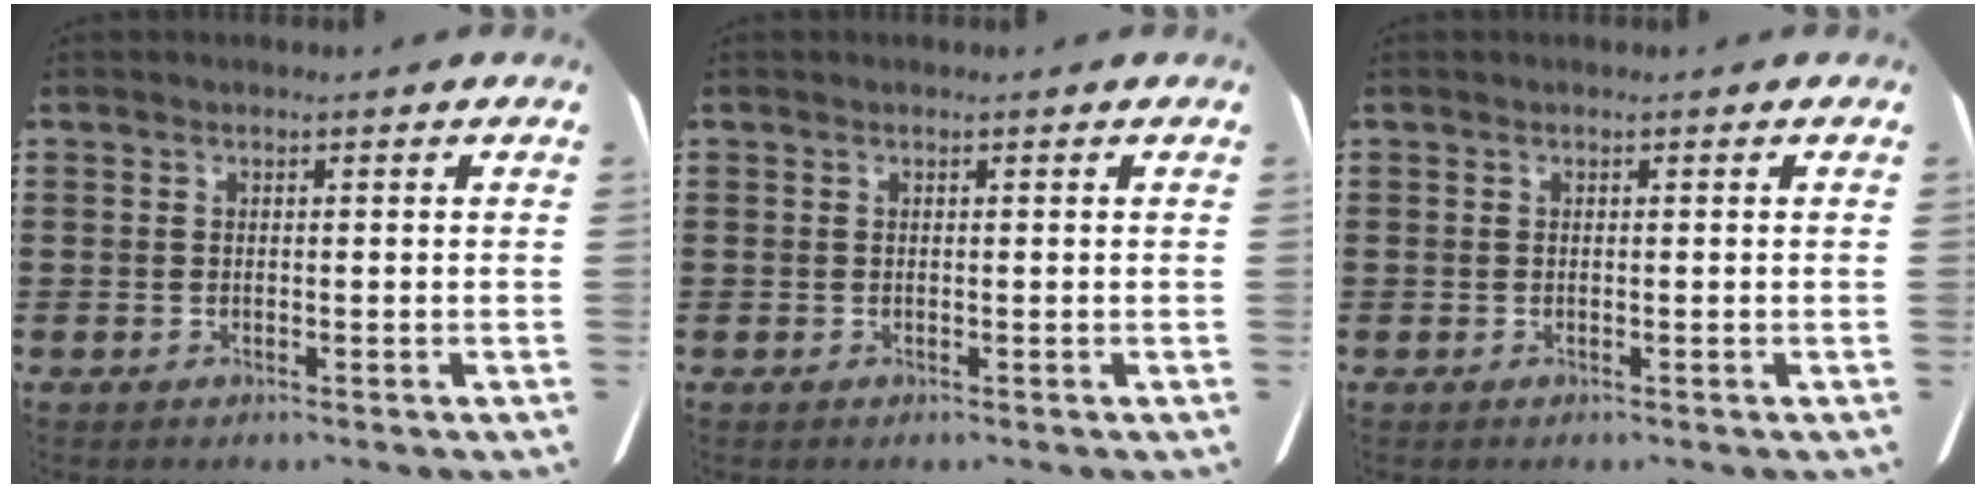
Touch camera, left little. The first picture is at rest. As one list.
[{"total": 0.0}, {"total": 0.0}]